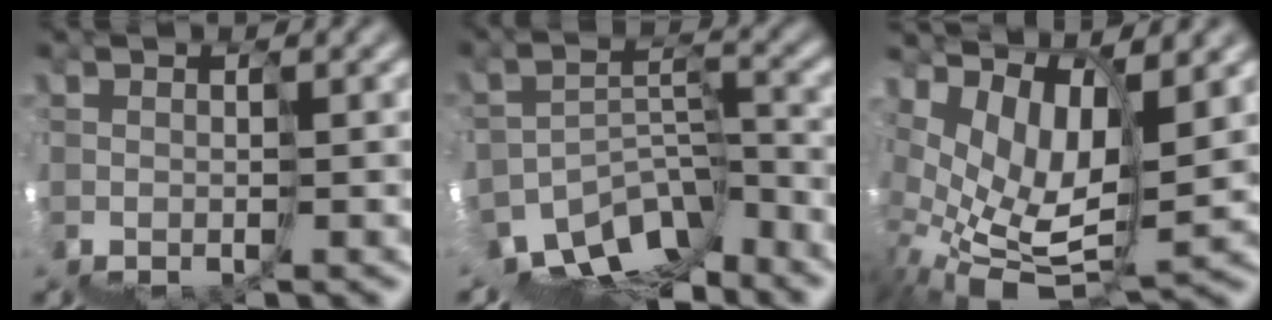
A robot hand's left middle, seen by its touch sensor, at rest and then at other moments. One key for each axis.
{"total": 6.2, "fx": -6.0, "fy": 1.3, "fz": 0.1, "tx": 0.006, "ty": 0.011, "tz": -0.119}
{"total": 4.8, "fx": 2.3, "fy": 1.9, "fz": 3.7, "tx": -0.070, "ty": 0.006, "tz": 0.052}